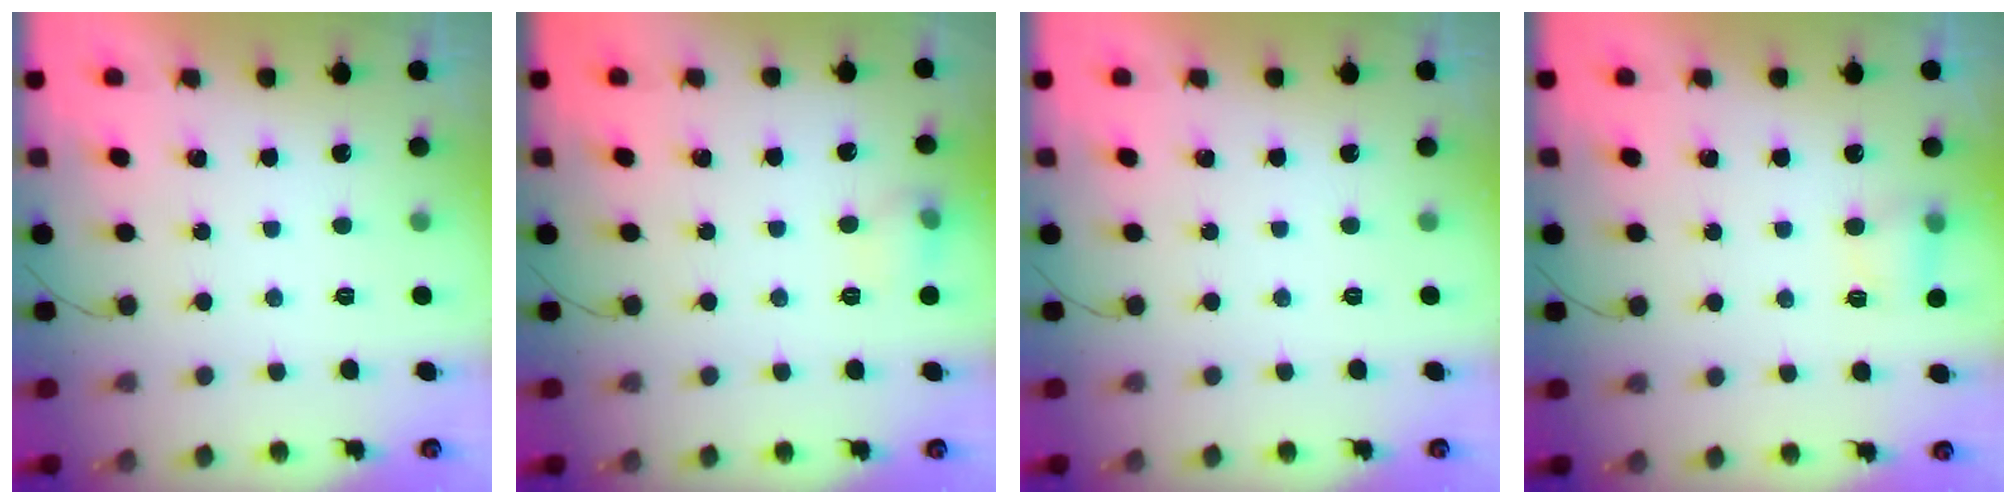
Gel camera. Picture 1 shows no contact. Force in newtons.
{"total": 6.9, "press": 6.7, "slide": 1.7}
{"total": 0.0}
{"total": 5.2, "press": 4.9, "slide": 1.6}